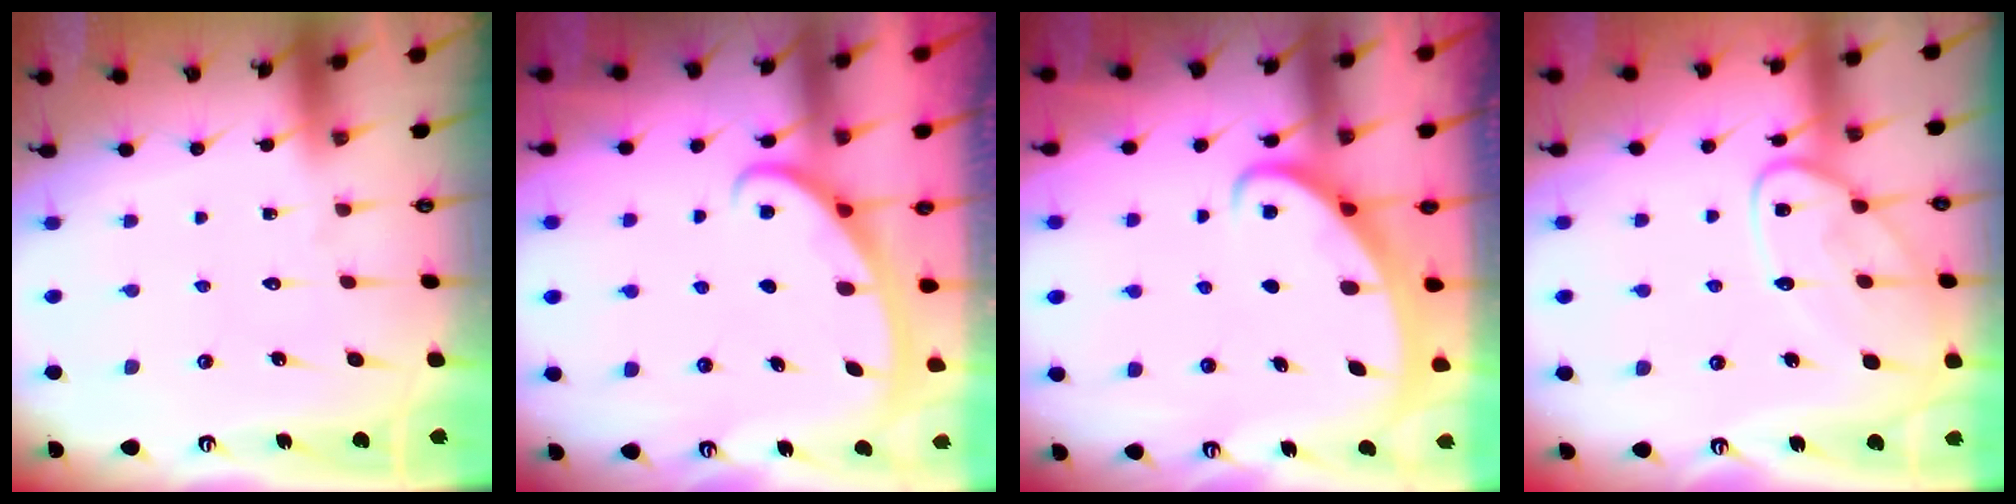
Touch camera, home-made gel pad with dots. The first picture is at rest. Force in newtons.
{"total": 3.0, "press": 3.0, "slide": 0.4}
{"total": 2.5, "press": 2.5, "slide": 0.3}
{"total": 13.5, "press": 13.5, "slide": 1.2}